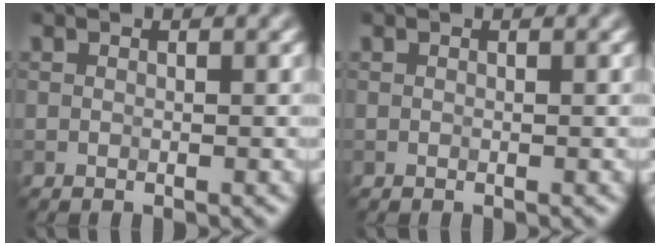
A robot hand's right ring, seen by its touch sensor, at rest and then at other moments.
{"total": 0.0}